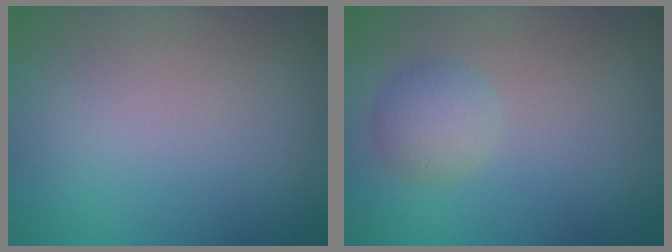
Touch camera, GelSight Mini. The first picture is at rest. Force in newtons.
{"total": 2.2, "press": 2.2, "slide": 0.2}